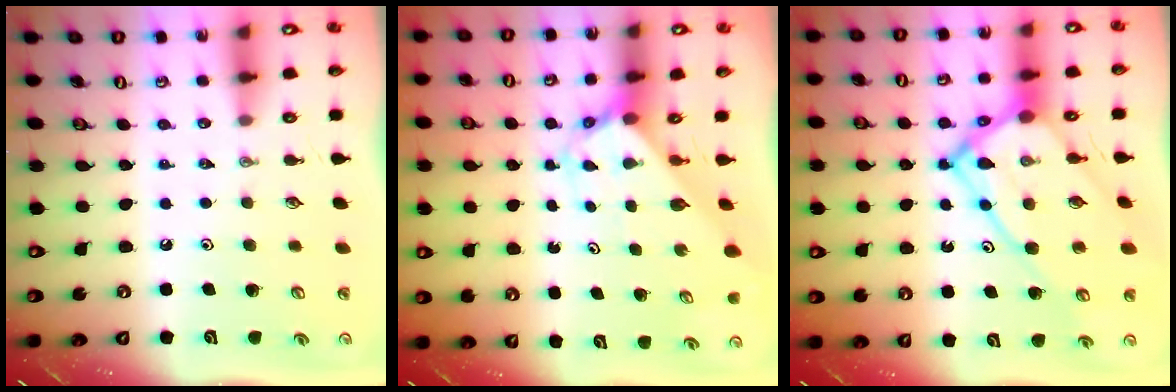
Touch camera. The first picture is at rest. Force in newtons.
{"total": 2.7, "press": 2.7, "slide": 0.2}
{"total": 19.3, "press": 19.3, "slide": 1.8}